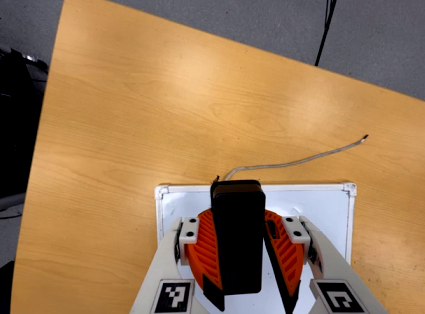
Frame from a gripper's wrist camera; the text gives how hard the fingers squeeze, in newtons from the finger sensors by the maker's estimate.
{"total": 8.6, "left": 9.1, "right": 8.0}